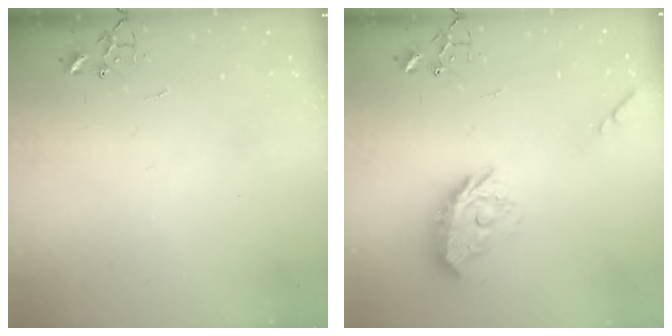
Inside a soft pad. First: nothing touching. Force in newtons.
{"total": 12.8, "press": 12.8, "slide": 0.6}